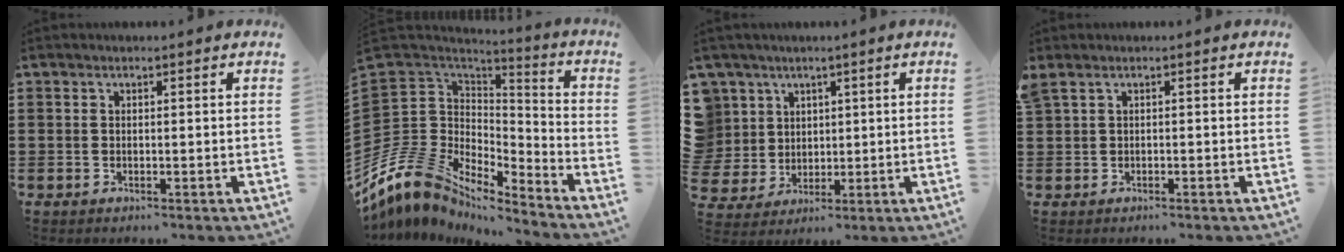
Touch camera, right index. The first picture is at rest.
{"total": 10.9, "force": [-7.4, 7.1, 3.7], "torque": [-0.128, -0.005, -0.151]}
{"total": 6.6, "force": [2.1, 6.2, 0.2], "torque": [-0.049, 0.005, 0.041]}
{"total": 0.6, "force": [-0.1, 0.1, 0.6], "torque": [-0.012, -0.001, -0.002]}